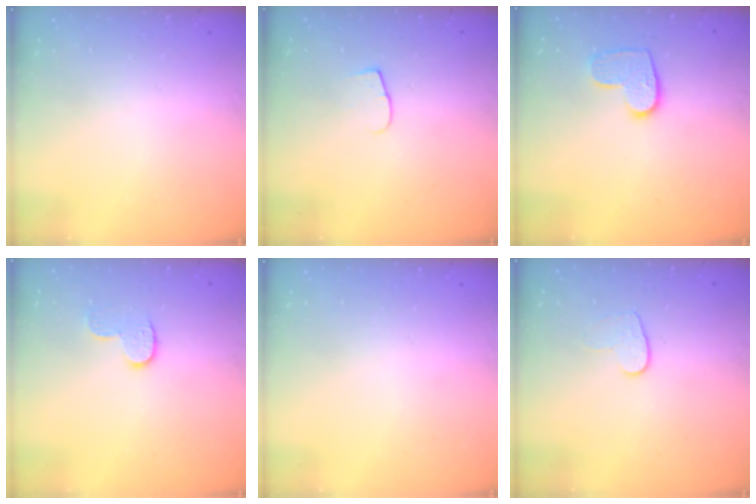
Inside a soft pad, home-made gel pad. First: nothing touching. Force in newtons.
{"total": 5.2, "press": 5.2, "slide": 0.6}
{"total": 9.3, "press": 9.3, "slide": 0.4}
{"total": 8.1, "press": 8.1, "slide": 0.4}
{"total": 0.0}
{"total": 5.3, "press": 5.3, "slide": 0.5}